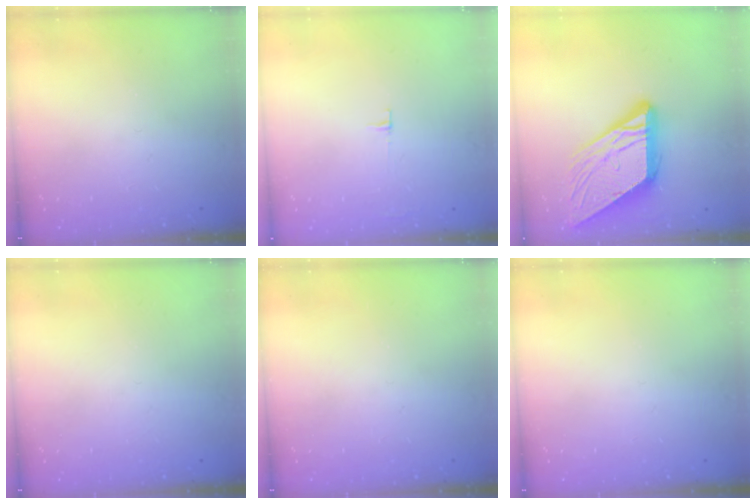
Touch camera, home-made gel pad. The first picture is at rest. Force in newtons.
{"total": 3.3, "press": 3.3, "slide": 0.4}
{"total": 18.0, "press": 17.8, "slide": 2.4}
{"total": 0.0}
{"total": 0.0}
{"total": 0.0}